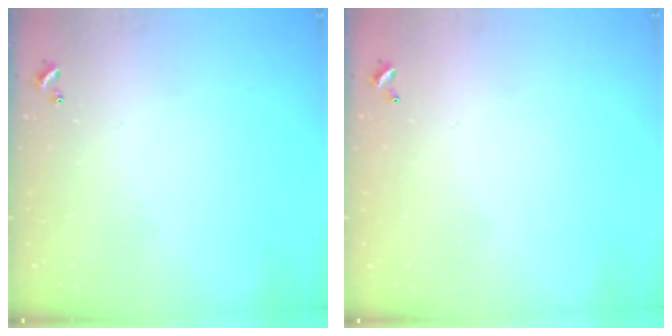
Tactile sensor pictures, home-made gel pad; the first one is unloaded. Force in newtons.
{"total": 2.8, "press": 2.8, "slide": 0.1}